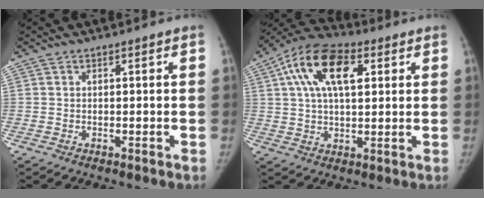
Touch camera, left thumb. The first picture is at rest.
{"total": 15.1, "force": [5.1, 7.8, 11.9], "torque": [-0.203, 0.013, 0.081]}